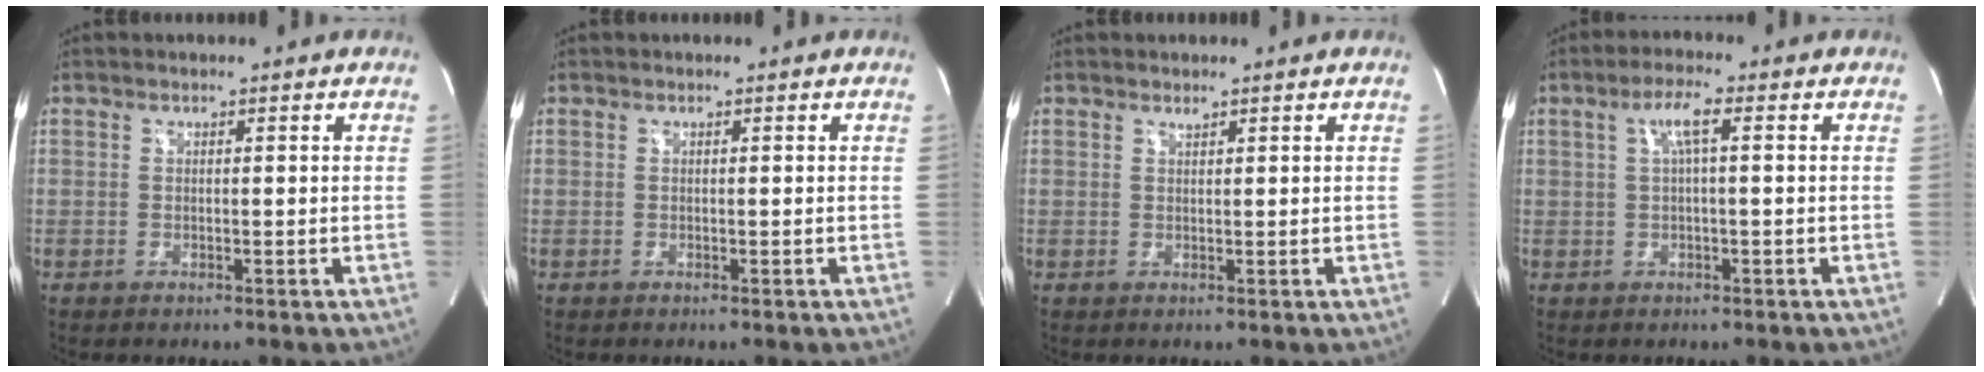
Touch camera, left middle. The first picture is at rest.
{"total": 0.0}
{"total": 0.6, "force": [0.6, -0.1, 0.2], "torque": [-0.011, -0.005, 0.012]}
{"total": 3.9, "force": [1.1, 0.2, 3.8], "torque": [-0.077, 0.009, 0.022]}